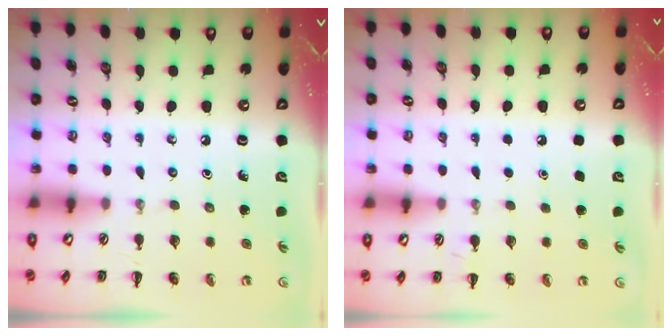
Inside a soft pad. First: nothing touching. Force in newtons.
{"total": 1.8, "press": 1.8, "slide": 0.1}